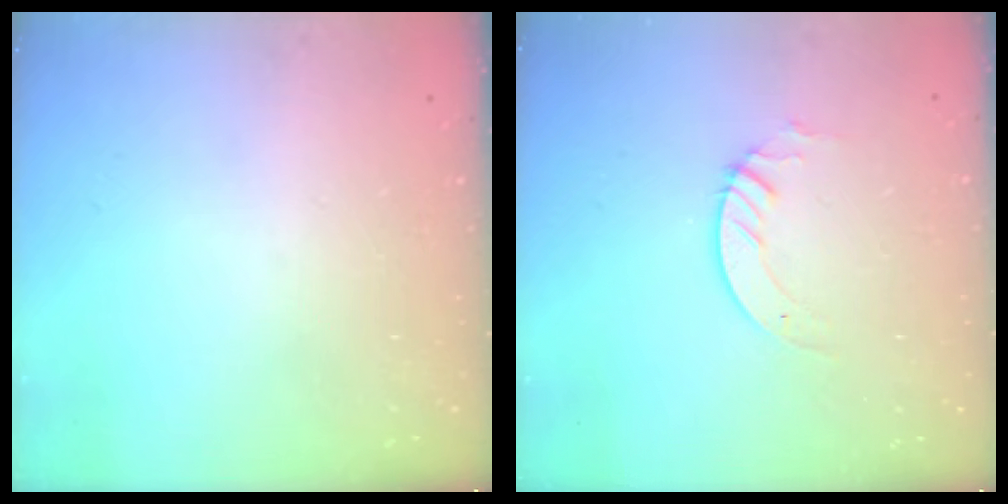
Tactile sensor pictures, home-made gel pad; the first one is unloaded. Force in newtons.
{"total": 3.0, "press": 3.0, "slide": 0.2}